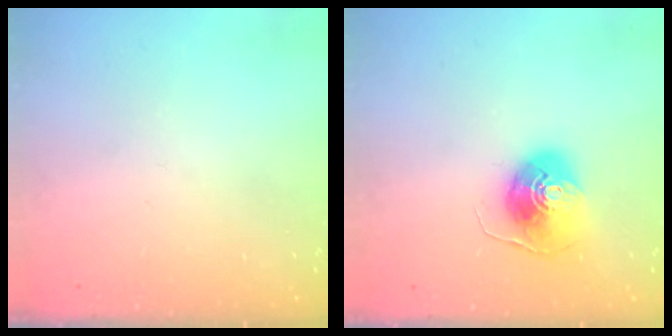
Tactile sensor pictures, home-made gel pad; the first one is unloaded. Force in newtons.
{"total": 8.9, "press": 8.9, "slide": 0.8}